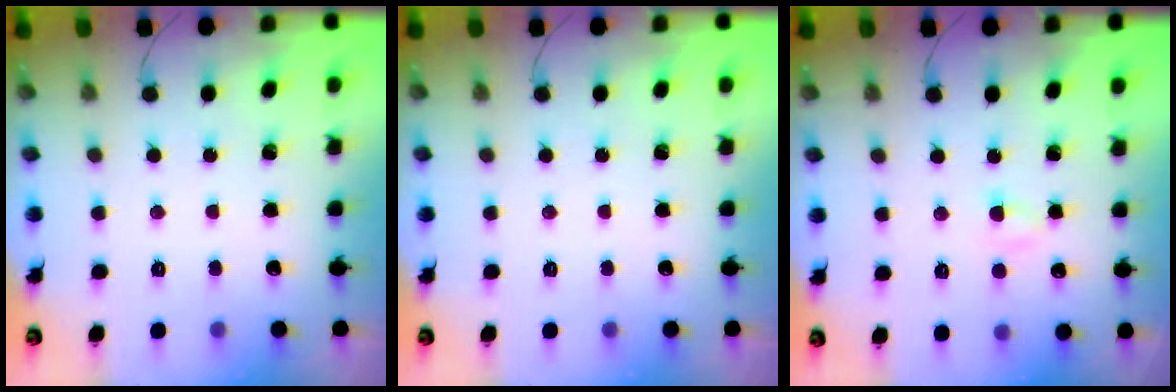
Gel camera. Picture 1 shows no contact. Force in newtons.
{"total": 0.0}
{"total": 1.3, "press": 1.1, "slide": 0.7}